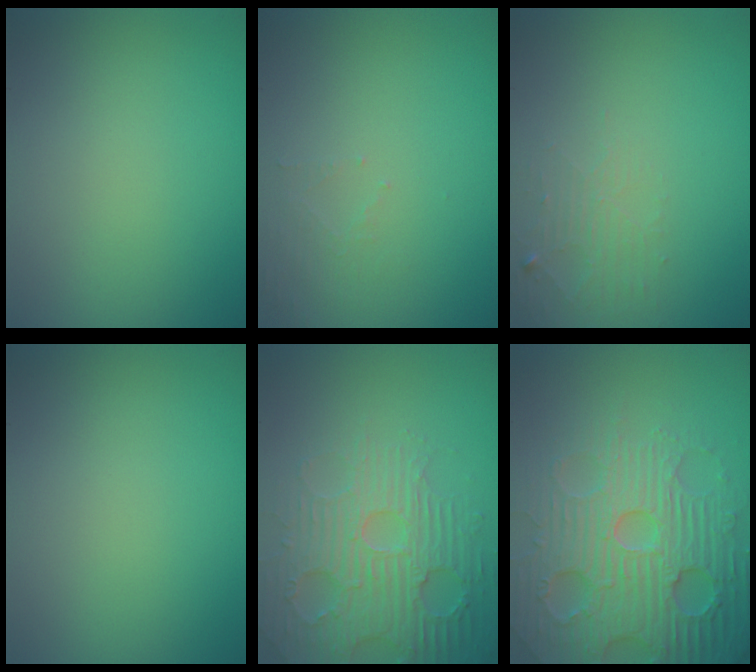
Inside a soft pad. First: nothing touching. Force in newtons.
{"total": 1.4, "press": 1.3, "slide": 0.3}
{"total": 1.9, "press": 1.9, "slide": 0.3}
{"total": 0.0}
{"total": 5.0, "press": 4.9, "slide": 1.2}
{"total": 8.0, "press": 7.8, "slide": 1.7}